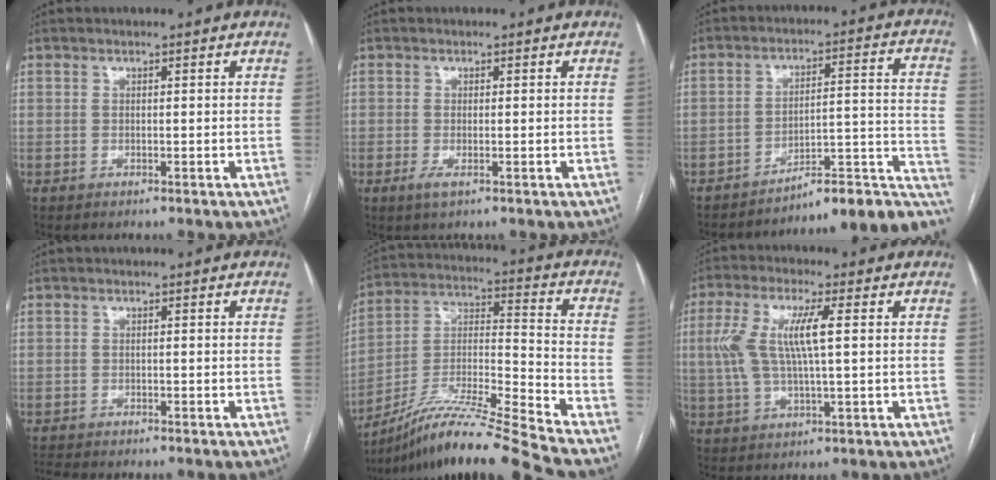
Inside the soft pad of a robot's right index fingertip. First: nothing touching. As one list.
[{"total": 1.8, "force": [-0.8, 0.3, 1.6], "torque": [-0.030, -0.004, -0.011]}, {"total": 15.9, "force": [-12.4, 2.7, 9.6], "torque": [-0.048, 0.061, -0.159]}, {"total": 3.1, "force": [-3.1, 0.2, 0.7], "torque": [-0.005, -0.009, -0.045]}, {"total": 19.6, "force": [-16.8, -2.4, 9.8], "torque": [-0.200, -0.011, -0.305]}, {"total": 9.0, "force": [1.3, 1.8, 8.7], "torque": [-0.196, 0.015, 0.026]}]